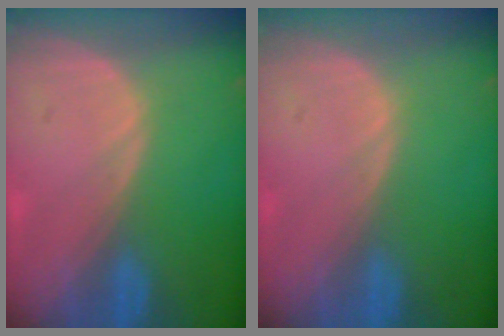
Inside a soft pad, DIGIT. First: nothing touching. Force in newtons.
{"total": 0.0}